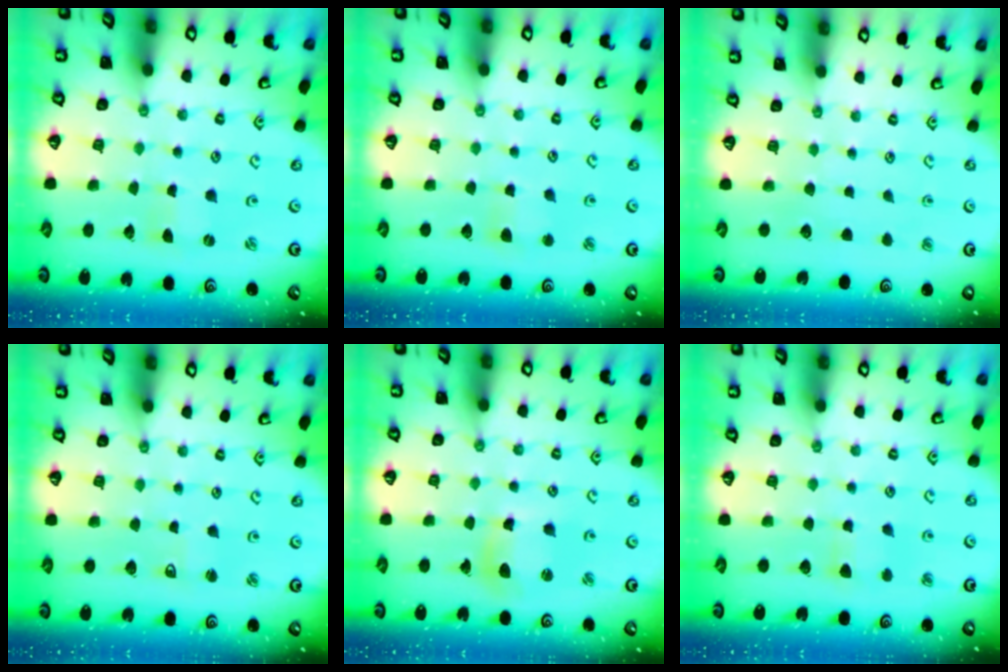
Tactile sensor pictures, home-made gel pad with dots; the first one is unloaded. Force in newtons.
{"total": 2.4, "press": 2.4, "slide": 0.5}
{"total": 0.0}
{"total": 2.2, "press": 2.1, "slide": 0.6}
{"total": 8.4, "press": 8.3, "slide": 1.2}
{"total": 5.2, "press": 5.1, "slide": 1.0}